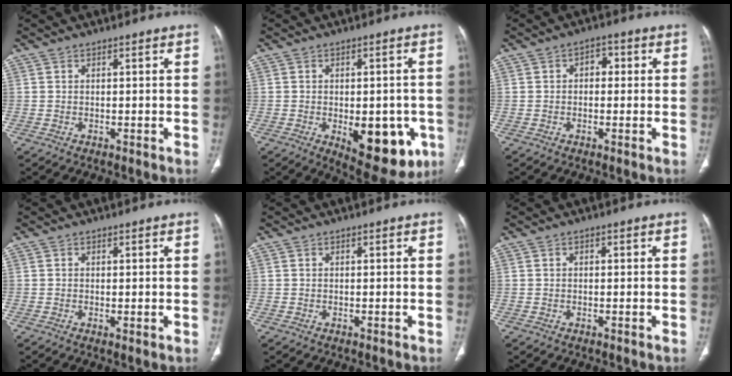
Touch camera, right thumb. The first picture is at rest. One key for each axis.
{"total": 14.4, "fx": -4.6, "fy": 7.3, "fz": 11.5, "tx": -0.118, "ty": -0.001, "tz": -0.042}
{"total": 3.2, "fx": 0.4, "fy": 2.3, "fz": 2.2, "tx": -0.016, "ty": 0.012, "tz": -0.001}
{"total": 0.9, "fx": 0.0, "fy": 0.3, "fz": 0.8, "tx": -0.020, "ty": -0.005, "tz": 0.000}
{"total": 0.0}
{"total": 0.6, "fx": 0.2, "fy": 0.4, "fz": 0.4, "tx": -0.003, "ty": 0.002, "tz": 0.001}